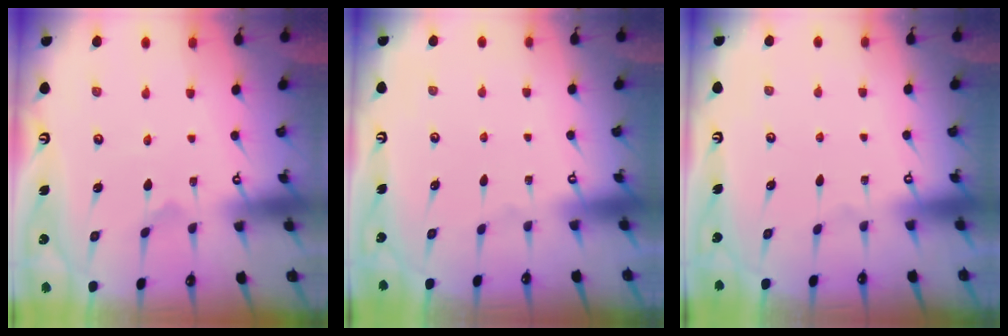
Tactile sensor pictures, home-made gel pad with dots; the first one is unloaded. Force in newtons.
{"total": 0.0}
{"total": 0.0}